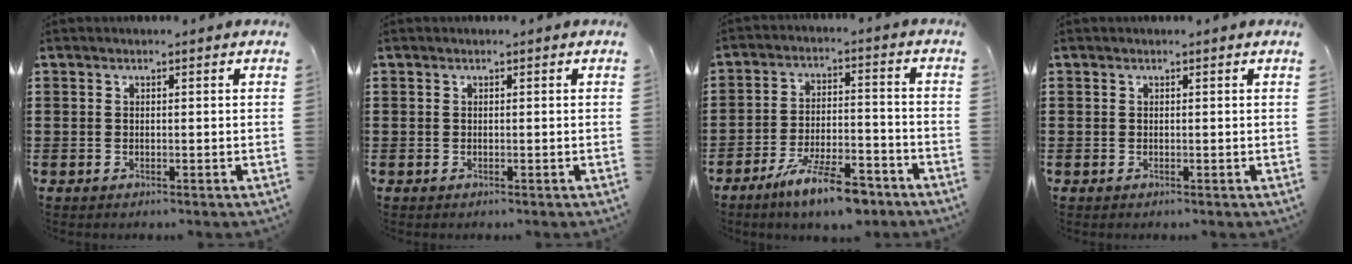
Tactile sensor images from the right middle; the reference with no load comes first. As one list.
[{"total": 0.0}, {"total": 9.4, "force": [-7.3, 1.7, 5.7], "torque": [-0.107, 0.010, -0.137]}, {"total": 0.0}]